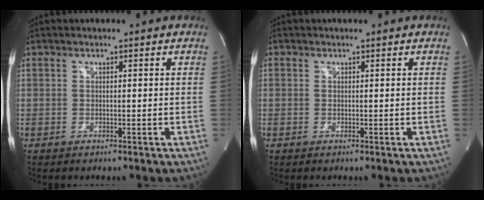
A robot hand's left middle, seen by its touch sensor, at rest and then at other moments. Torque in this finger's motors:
{"motor_torque": [-0.14, -0.39, 0.07, 0.01]}